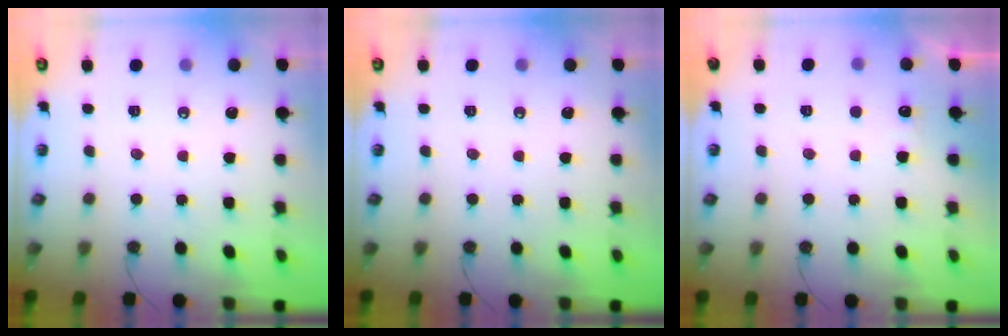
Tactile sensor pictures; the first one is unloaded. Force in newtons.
{"total": 0.0}
{"total": 4.6, "press": 4.5, "slide": 1.1}